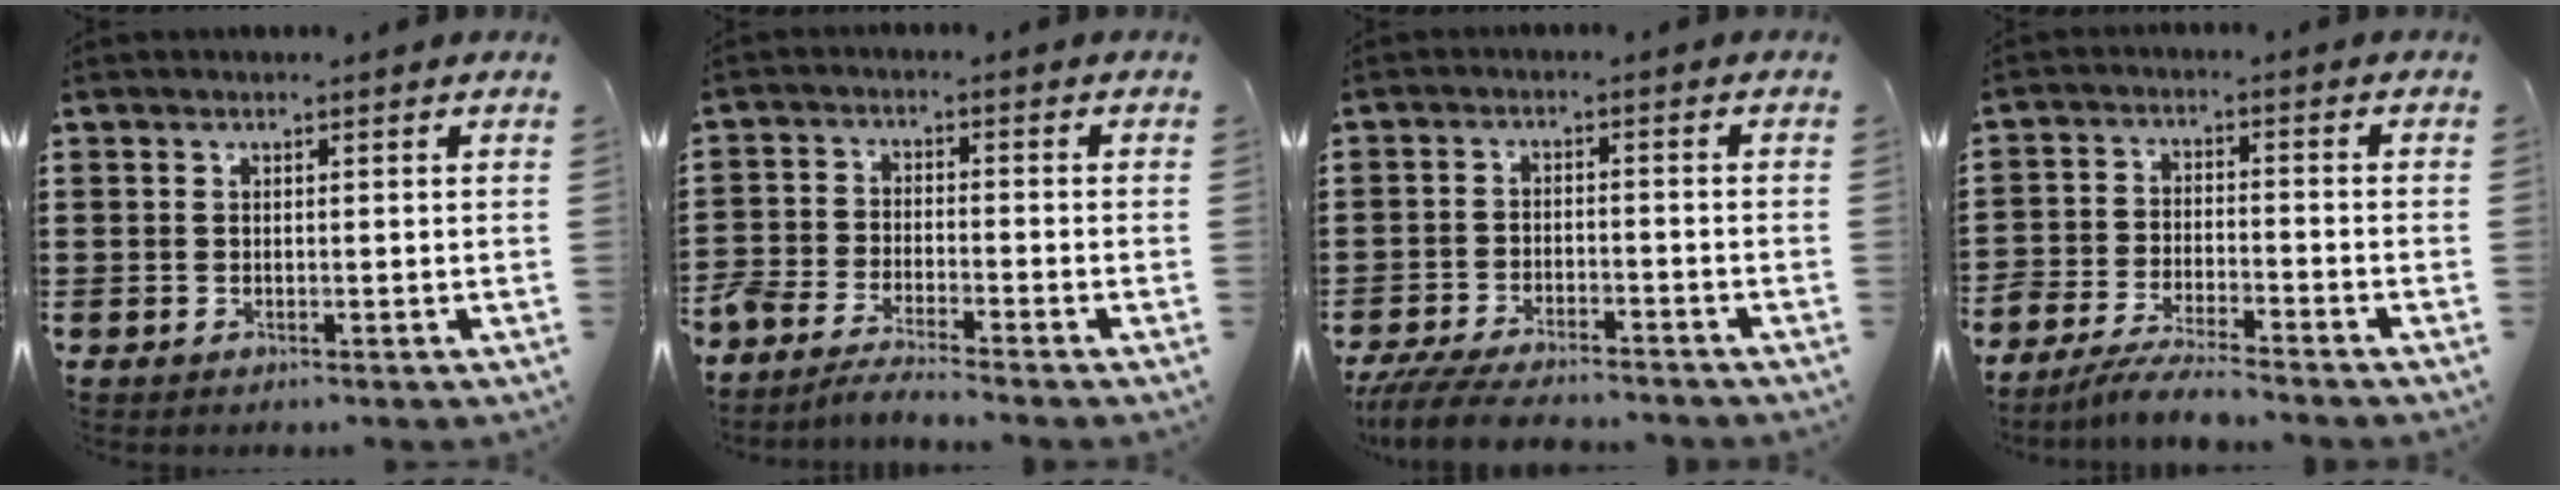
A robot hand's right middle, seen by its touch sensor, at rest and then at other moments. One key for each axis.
{"total": 3.6, "fx": -3.6, "fy": 0.2, "fz": 0.5, "tx": -0.021, "ty": 0.002, "tz": -0.077}
{"total": 5.3, "fx": -5.0, "fy": 0.5, "fz": 1.7, "tx": -0.046, "ty": -0.009, "tz": -0.101}
{"total": 5.3, "fx": -5.1, "fy": 0.3, "fz": 1.3, "tx": -0.036, "ty": -0.004, "tz": -0.104}